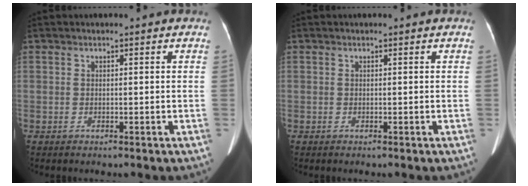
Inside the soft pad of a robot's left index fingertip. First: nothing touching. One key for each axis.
{"total": 0.0}